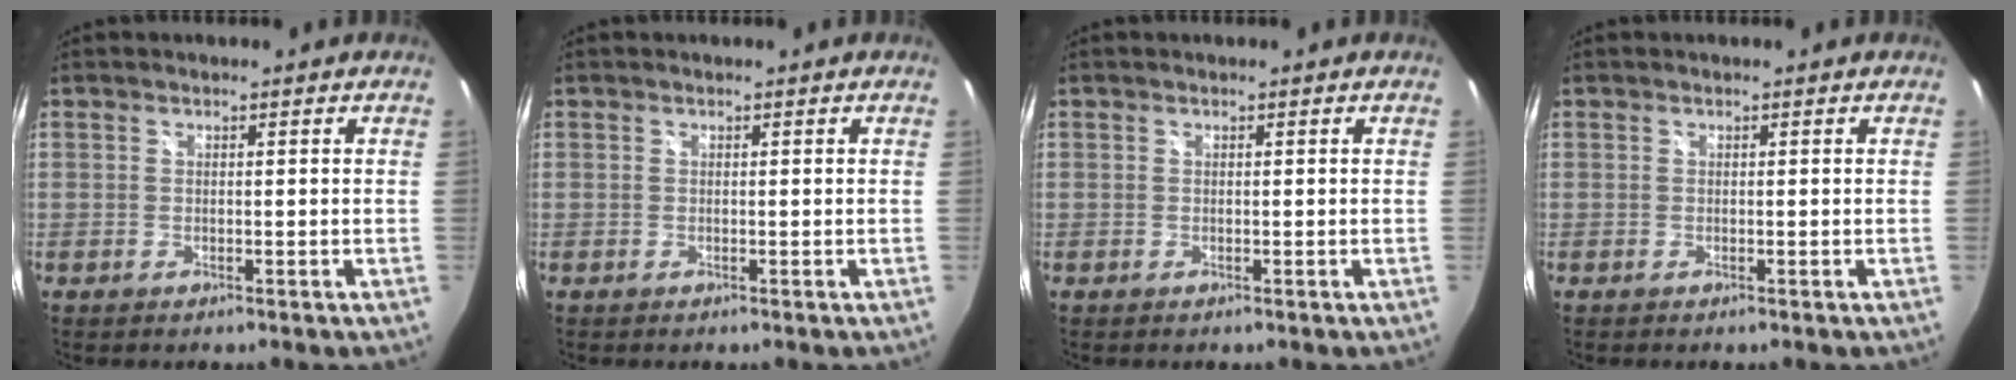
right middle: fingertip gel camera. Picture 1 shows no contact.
{"total": 0.0}
{"total": 0.0}
{"total": 0.0}